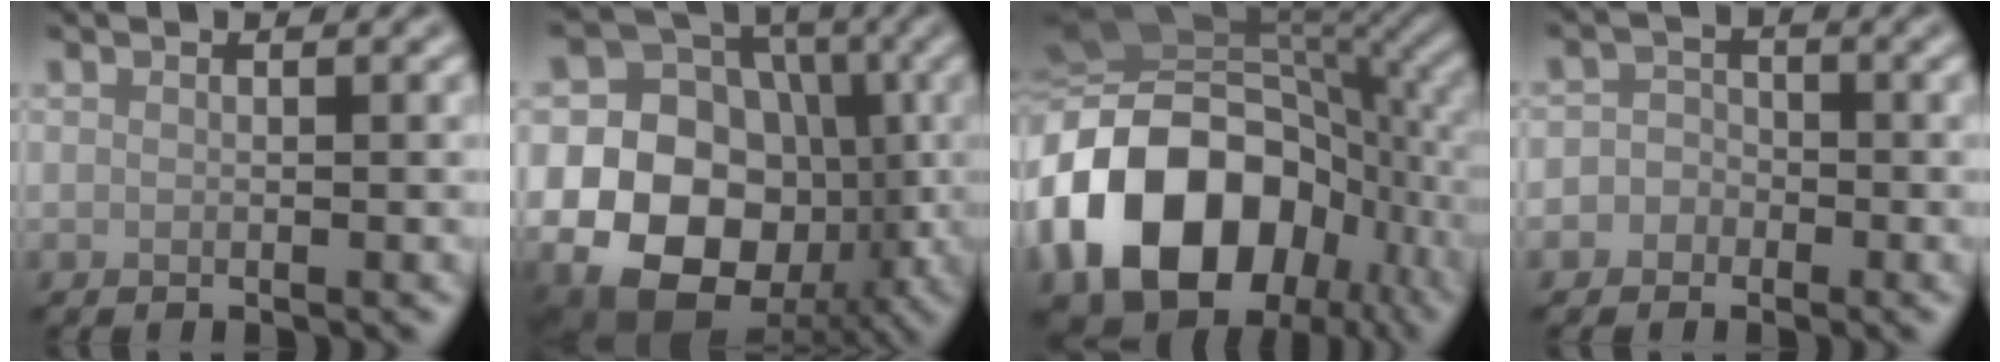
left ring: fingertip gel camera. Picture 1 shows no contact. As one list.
[{"total": 18.9, "force": [-3.4, 16.4, 8.7], "torque": [-0.156, 0.001, -0.093]}, {"total": 18.7, "force": [-4.6, 13.9, 11.7], "torque": [-0.244, -0.013, -0.084]}, {"total": 3.1, "force": [-1.3, 2.7, 0.5], "torque": [0.027, 0.008, -0.038]}]